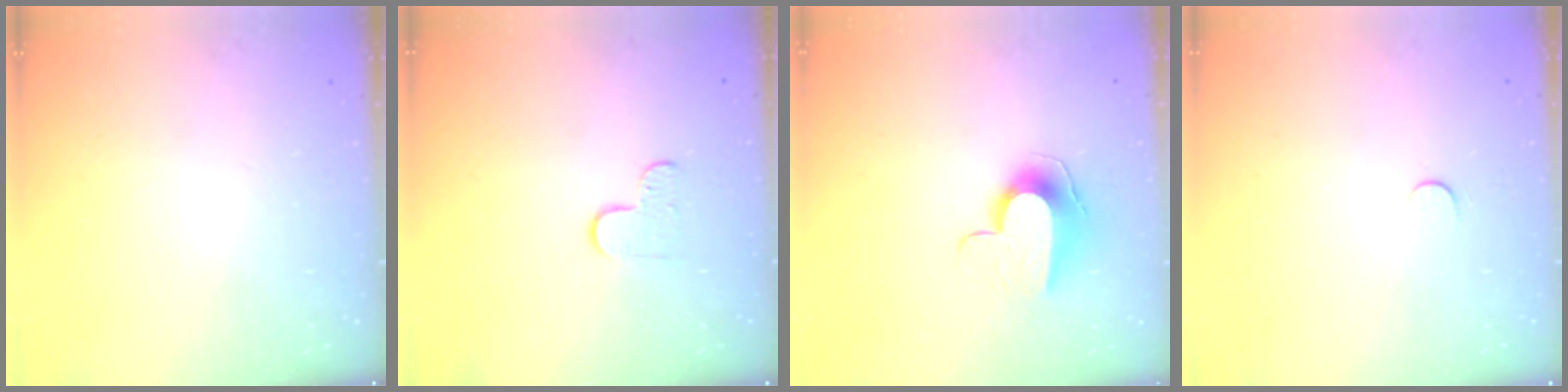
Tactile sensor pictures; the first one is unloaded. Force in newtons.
{"total": 5.8, "press": 5.8, "slide": 0.6}
{"total": 9.6, "press": 9.6, "slide": 0.1}
{"total": 3.1, "press": 3.1, "slide": 0.4}